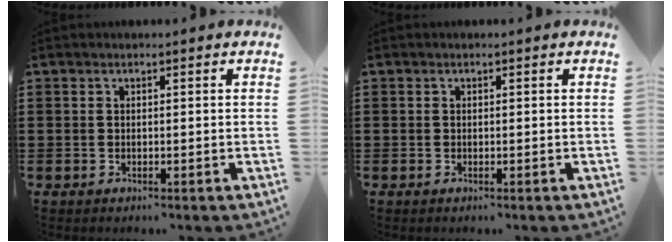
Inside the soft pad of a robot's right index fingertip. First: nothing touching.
{"total": 0.0}